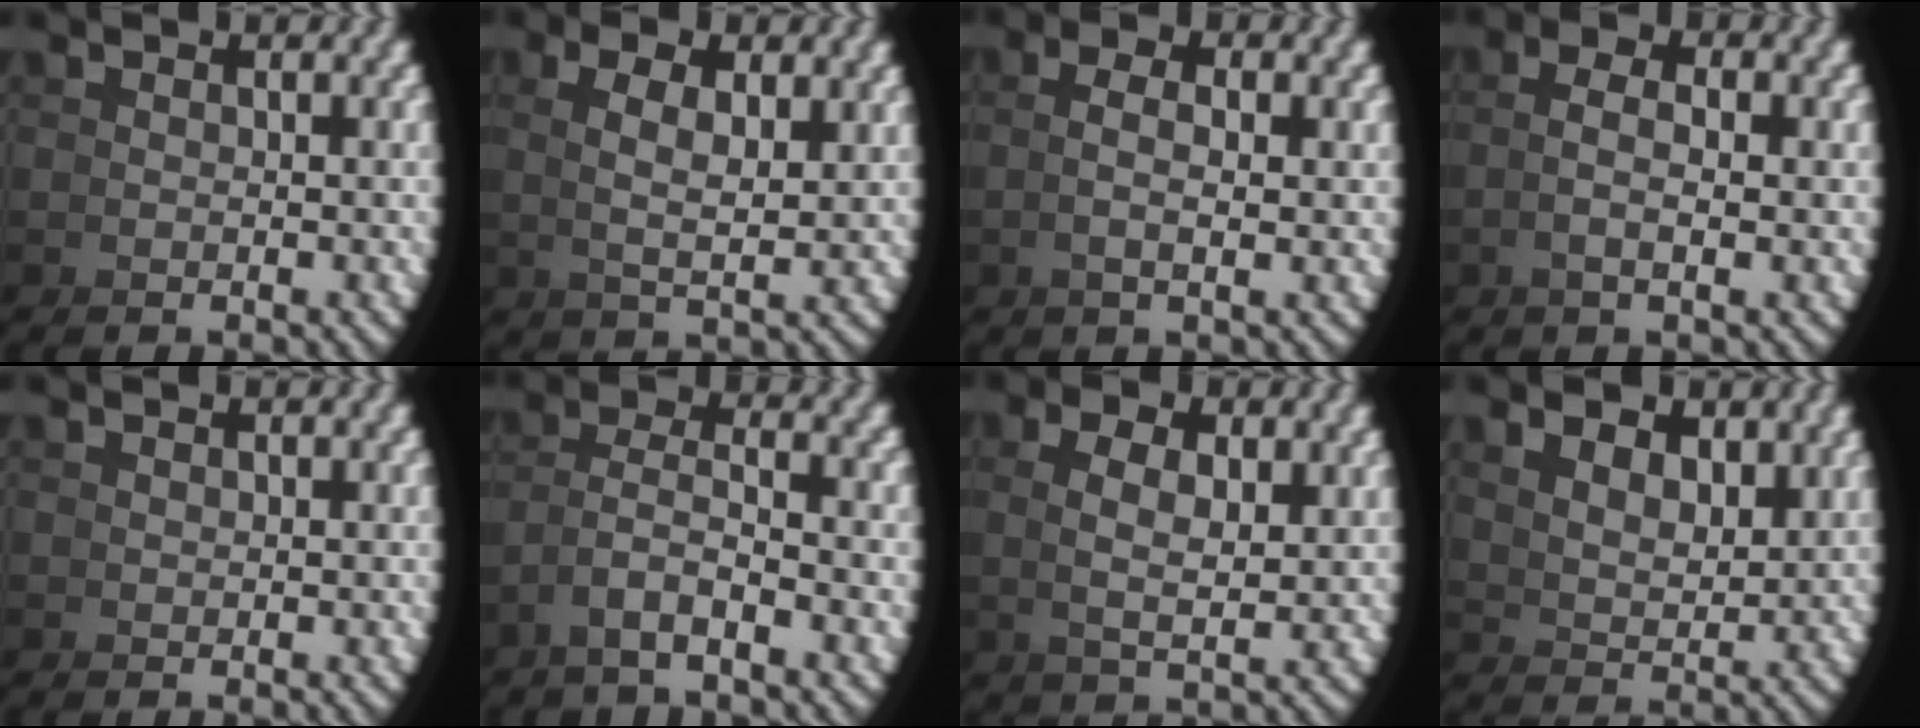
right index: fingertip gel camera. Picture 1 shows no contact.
{"total": 3.3, "force": [1.8, 0.4, 2.8], "torque": [-0.042, 0.003, 0.039]}
{"total": 2.1, "force": [0.7, -0.3, 1.9], "torque": [-0.038, 0.003, 0.014]}
{"total": 2.1, "force": [0.4, -0.1, 2.1], "torque": [-0.043, 0.001, 0.009]}
{"total": 0.6, "force": [0.6, -0.1, -0.1], "torque": [0.000, -0.003, 0.015]}
{"total": 3.3, "force": [-0.1, 1.7, 2.9], "torque": [-0.063, -0.009, 0.001]}
{"total": 3.0, "force": [1.5, 0.6, 2.6], "torque": [-0.040, 0.001, 0.034]}
{"total": 3.1, "force": [2.6, 0.6, 1.5], "torque": [-0.023, -0.010, 0.060]}